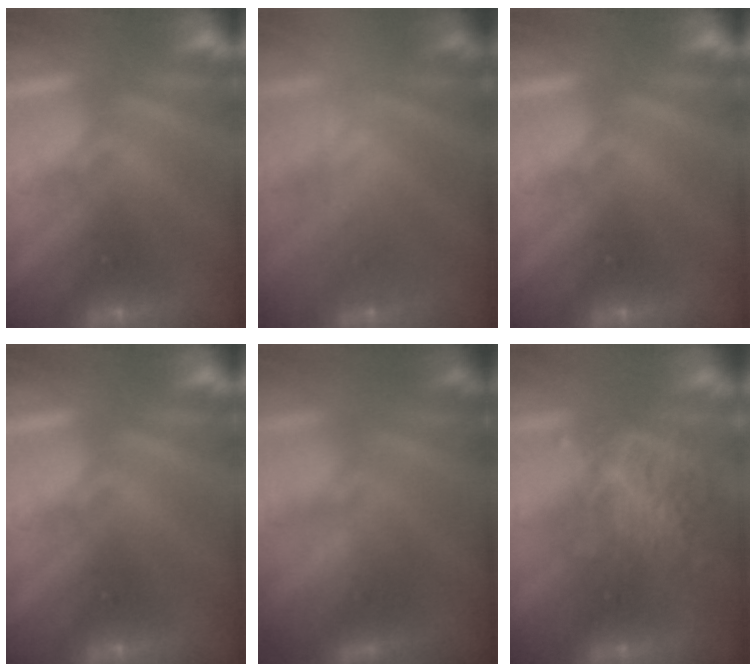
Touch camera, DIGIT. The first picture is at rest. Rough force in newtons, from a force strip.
{"total": 2.5}
{"total": 0.0}
{"total": 0.0}
{"total": 4.5}
{"total": 5.8}